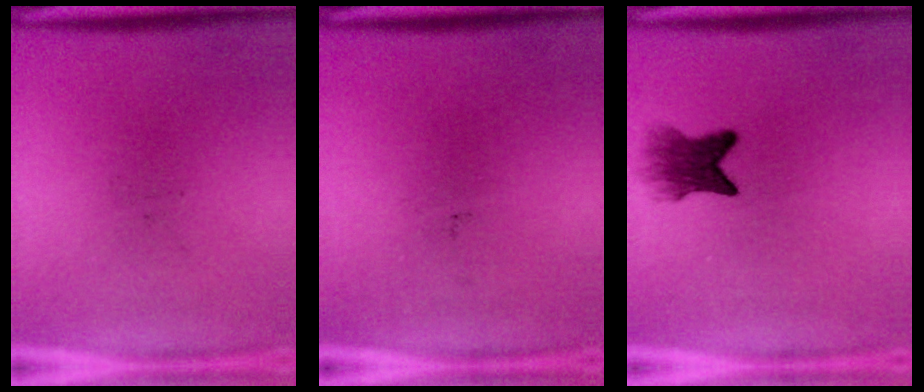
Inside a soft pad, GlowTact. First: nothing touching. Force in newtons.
{"total": 0.0}
{"total": 4.8}